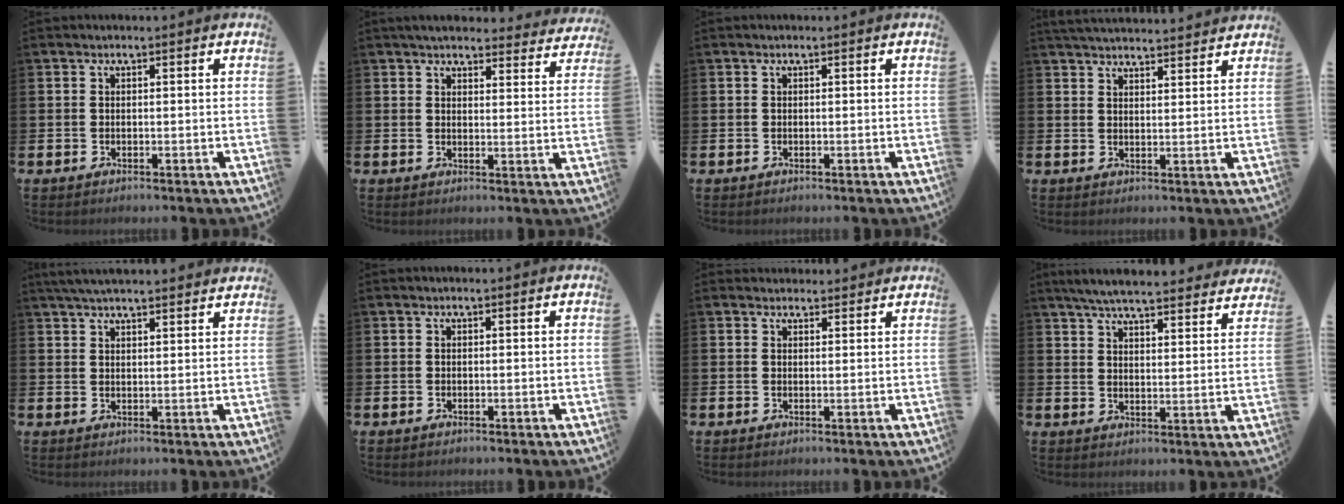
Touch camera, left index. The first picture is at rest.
{"total": 4.4, "force": [4.2, 1.0, 0.8], "torque": [-0.016, -0.025, 0.074]}
{"total": 0.0}
{"total": 3.9, "force": [3.9, 0.1, 0.2], "torque": [-0.010, -0.022, 0.070]}
{"total": 4.3, "force": [4.1, 0.2, 1.1], "torque": [-0.035, -0.008, 0.077]}
{"total": 0.0}
{"total": 1.9, "force": [1.8, 0.6, -0.1], "torque": [0.009, -0.006, 0.032]}
{"total": 6.3, "force": [6.1, 0.7, 1.7], "torque": [-0.050, -0.035, 0.109]}